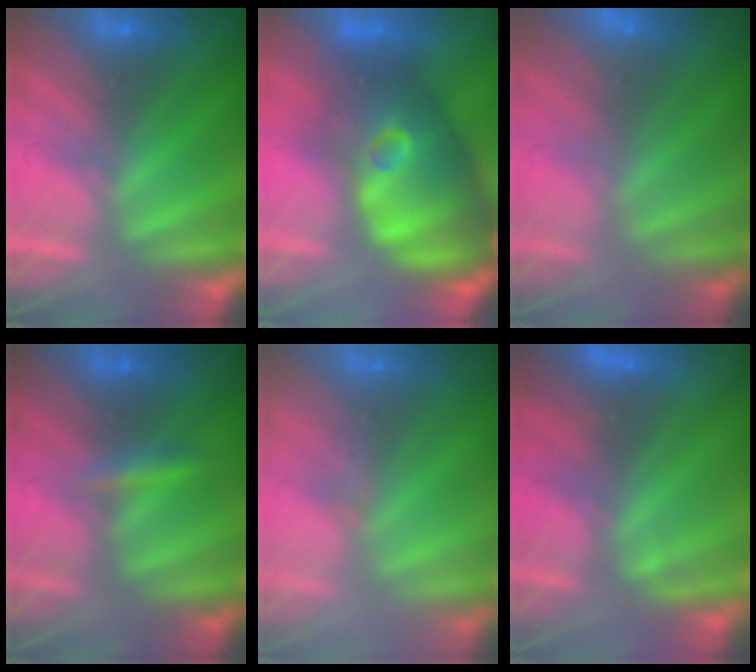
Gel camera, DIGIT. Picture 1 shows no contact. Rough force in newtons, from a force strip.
{"total": 10.9}
{"total": 2.9}
{"total": 2.4}
{"total": 2.5}
{"total": 4.6}